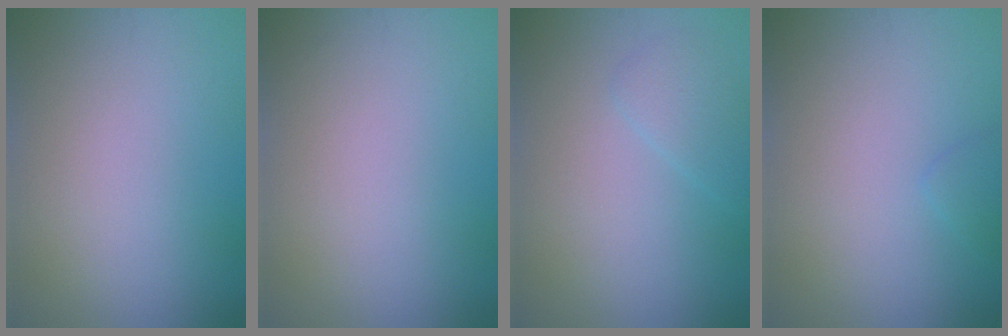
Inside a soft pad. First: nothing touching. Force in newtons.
{"total": 0.0}
{"total": 1.7, "press": 1.7, "slide": 0.1}
{"total": 0.9, "press": 0.9, "slide": 0.1}